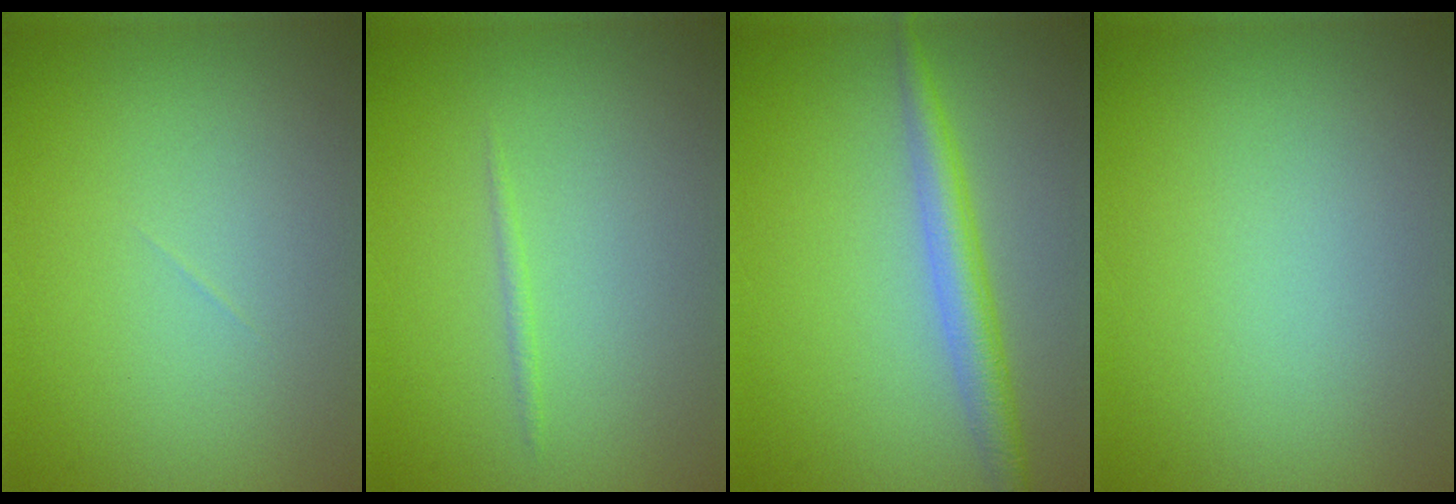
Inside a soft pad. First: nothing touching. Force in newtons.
{"total": 0.6, "press": 0.6, "slide": 0.1}
{"total": 2.9, "press": 2.9, "slide": 0.1}
{"total": 0.0}